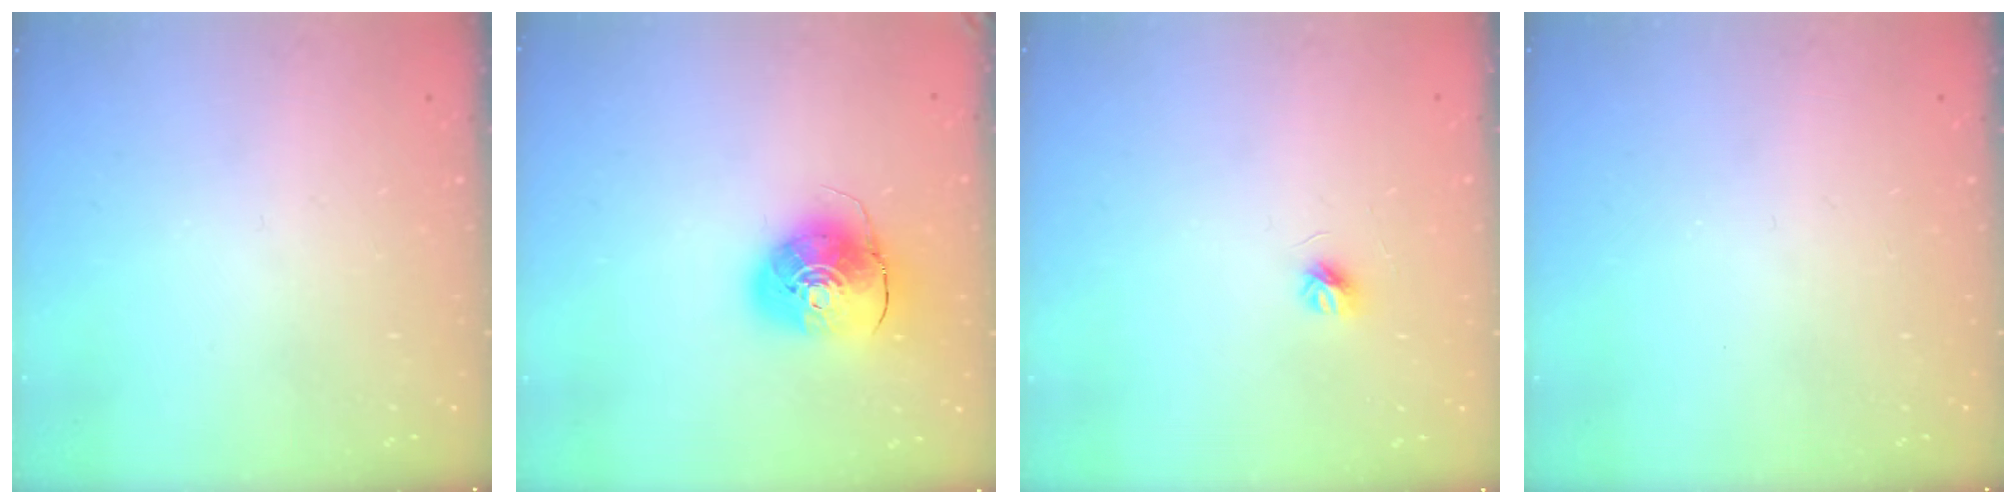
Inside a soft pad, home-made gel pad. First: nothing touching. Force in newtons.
{"total": 9.8, "press": 9.7, "slide": 1.4}
{"total": 4.1, "press": 4.0, "slide": 0.4}
{"total": 0.0}